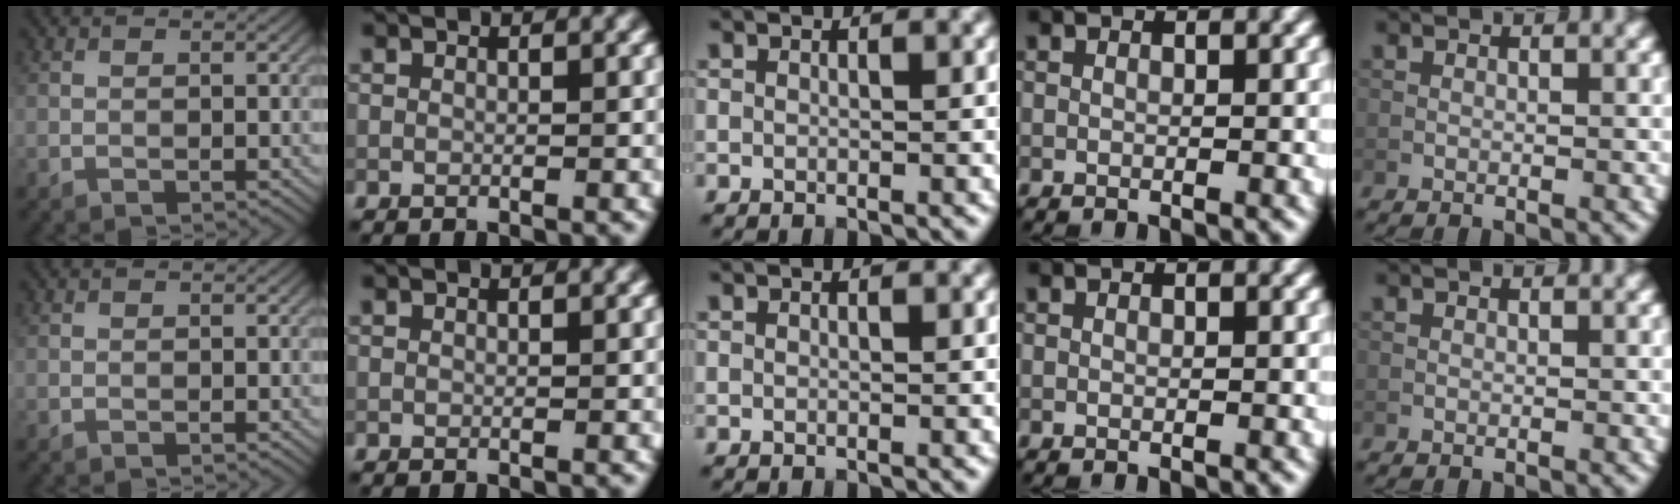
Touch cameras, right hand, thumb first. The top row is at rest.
{}